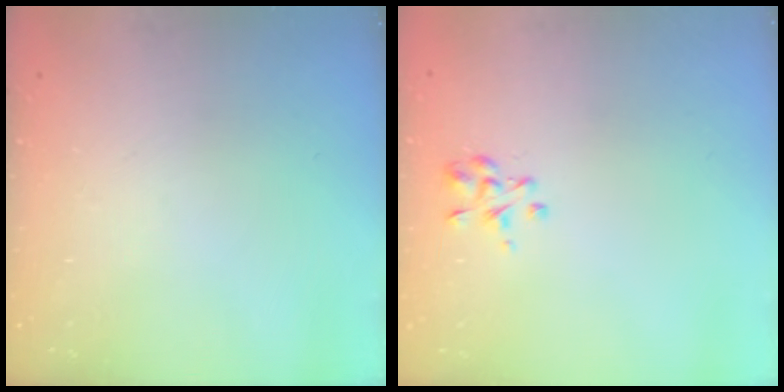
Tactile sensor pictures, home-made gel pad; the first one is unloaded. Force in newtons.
{"total": 3.0, "press": 2.9, "slide": 0.8}